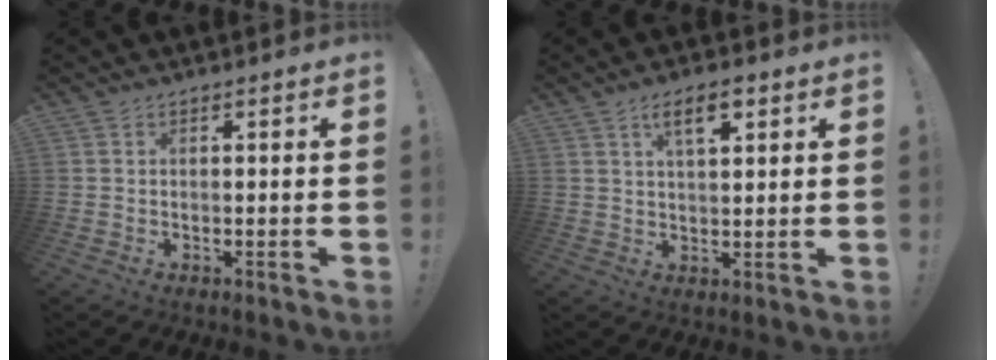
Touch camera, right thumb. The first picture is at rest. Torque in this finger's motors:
{"motor_torque": [0.01, 0.09, 0.62, 0.25, 0.01]}